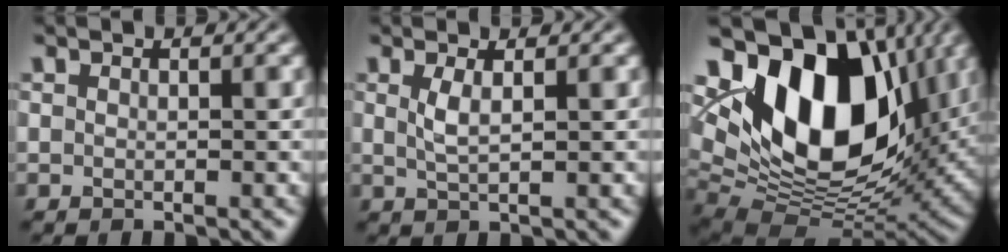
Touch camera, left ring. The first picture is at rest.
{"total": 1.7, "force": [0.6, 0.4, 1.5], "torque": [-0.035, -0.002, 0.012]}
{"total": 15.3, "force": [4.9, 9.1, 11.2], "torque": [-0.168, 0.004, 0.079]}